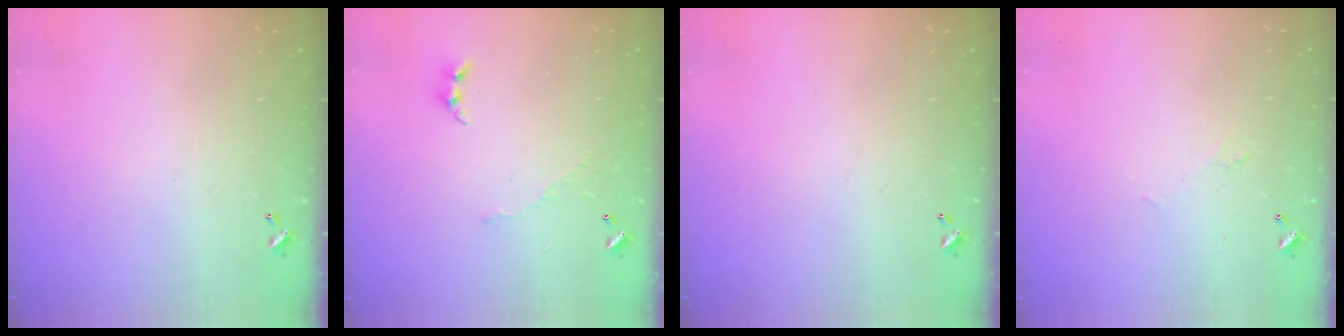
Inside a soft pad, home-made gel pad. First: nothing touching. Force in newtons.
{"total": 6.1, "press": 6.0, "slide": 0.5}
{"total": 0.0}
{"total": 0.8, "press": 0.5, "slide": 0.6}